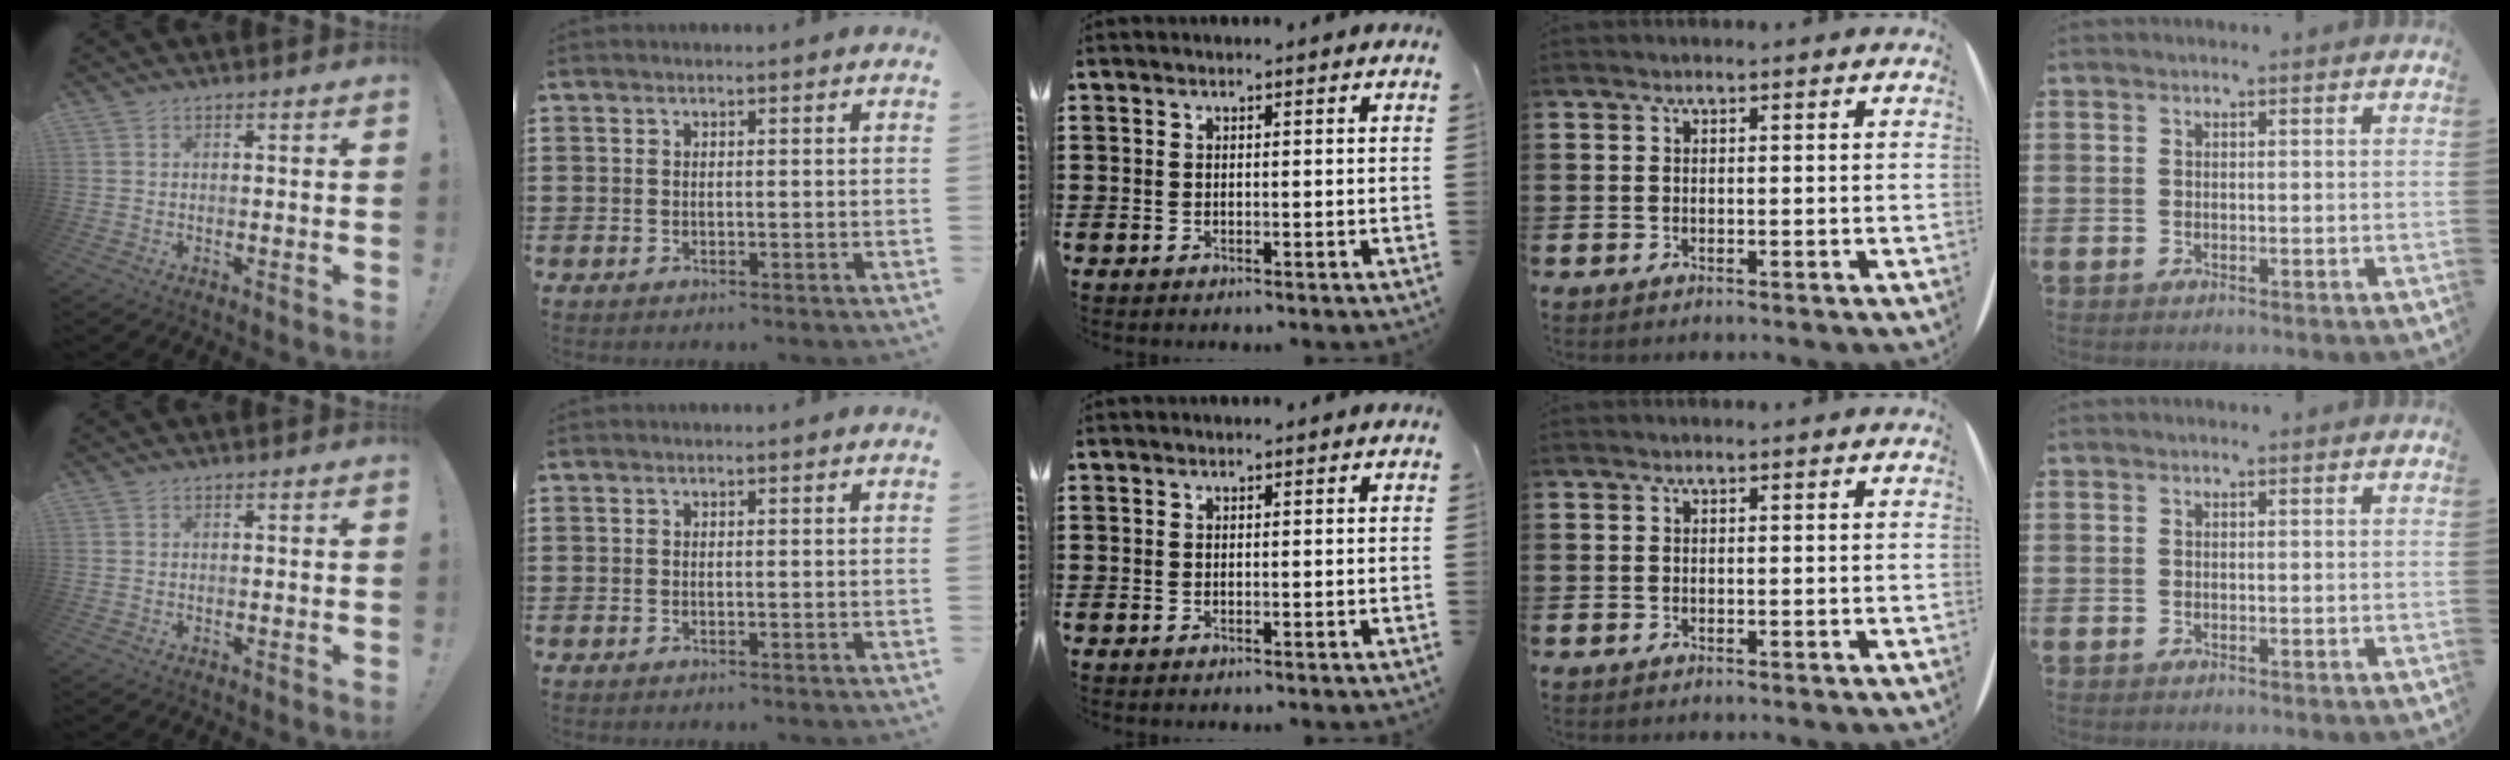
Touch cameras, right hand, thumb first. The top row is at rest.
{}